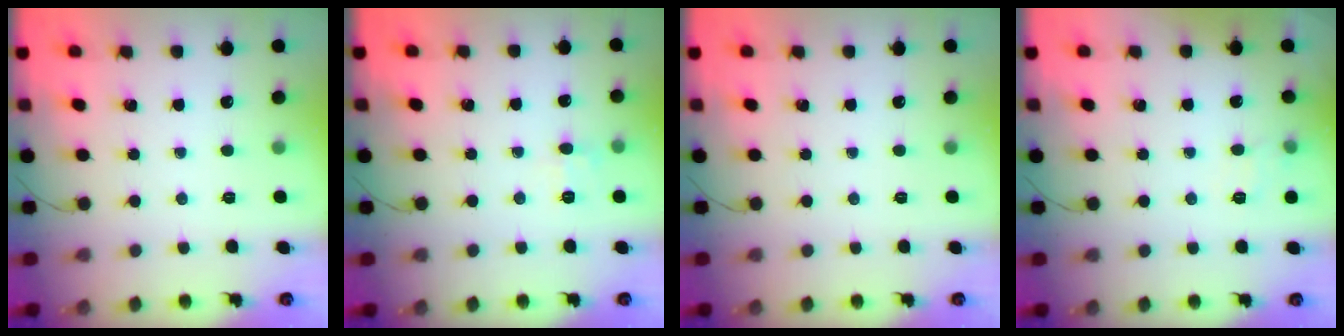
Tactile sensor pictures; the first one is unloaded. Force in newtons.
{"total": 6.1, "press": 5.9, "slide": 1.7}
{"total": 0.0}
{"total": 4.5, "press": 4.1, "slide": 1.9}